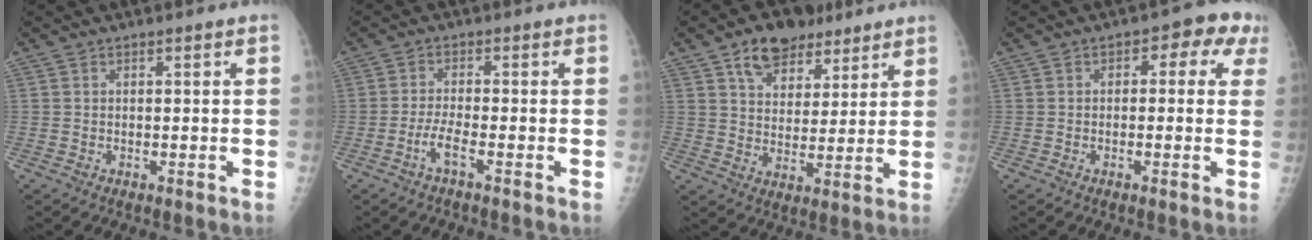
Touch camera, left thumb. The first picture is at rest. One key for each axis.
{"total": 4.5, "fx": -2.7, "fy": 1.1, "fz": 3.4, "tx": -0.075, "ty": 0.017, "tz": -0.052}
{"total": 10.8, "fx": 6.7, "fy": 6.9, "fz": 5.0, "tx": -0.048, "ty": -0.023, "tz": 0.111}
{"total": 5.3, "fx": 1.4, "fy": 3.2, "fz": 4.0, "tx": -0.008, "ty": 0.023, "tz": 0.005}